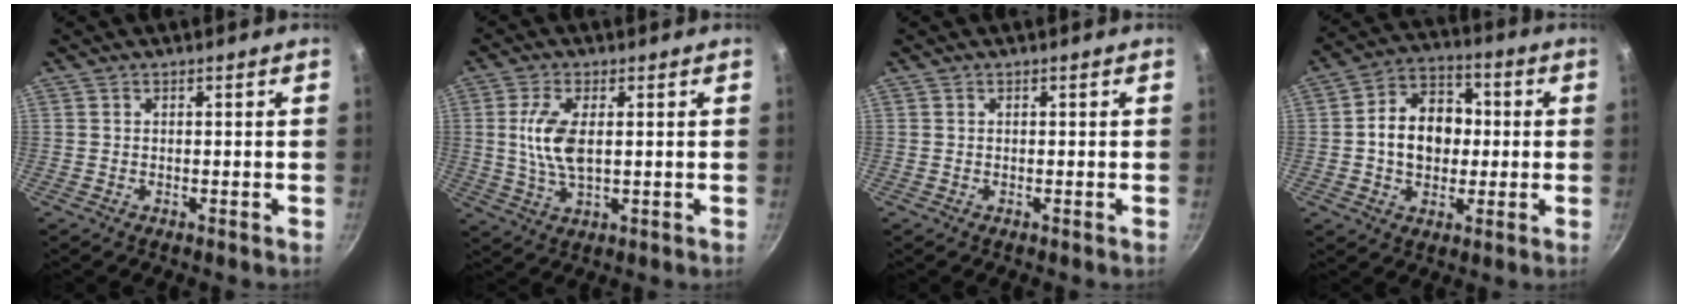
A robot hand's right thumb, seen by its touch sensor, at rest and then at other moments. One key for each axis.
{"total": 8.2, "fx": 0.9, "fy": 3.7, "fz": 7.3, "tx": -0.159, "ty": -0.007, "tz": 0.022}
{"total": 0.0}
{"total": 12.7, "fx": 0.1, "fy": 9.5, "fz": 8.4, "tx": -0.104, "ty": 0.023, "tz": -0.004}